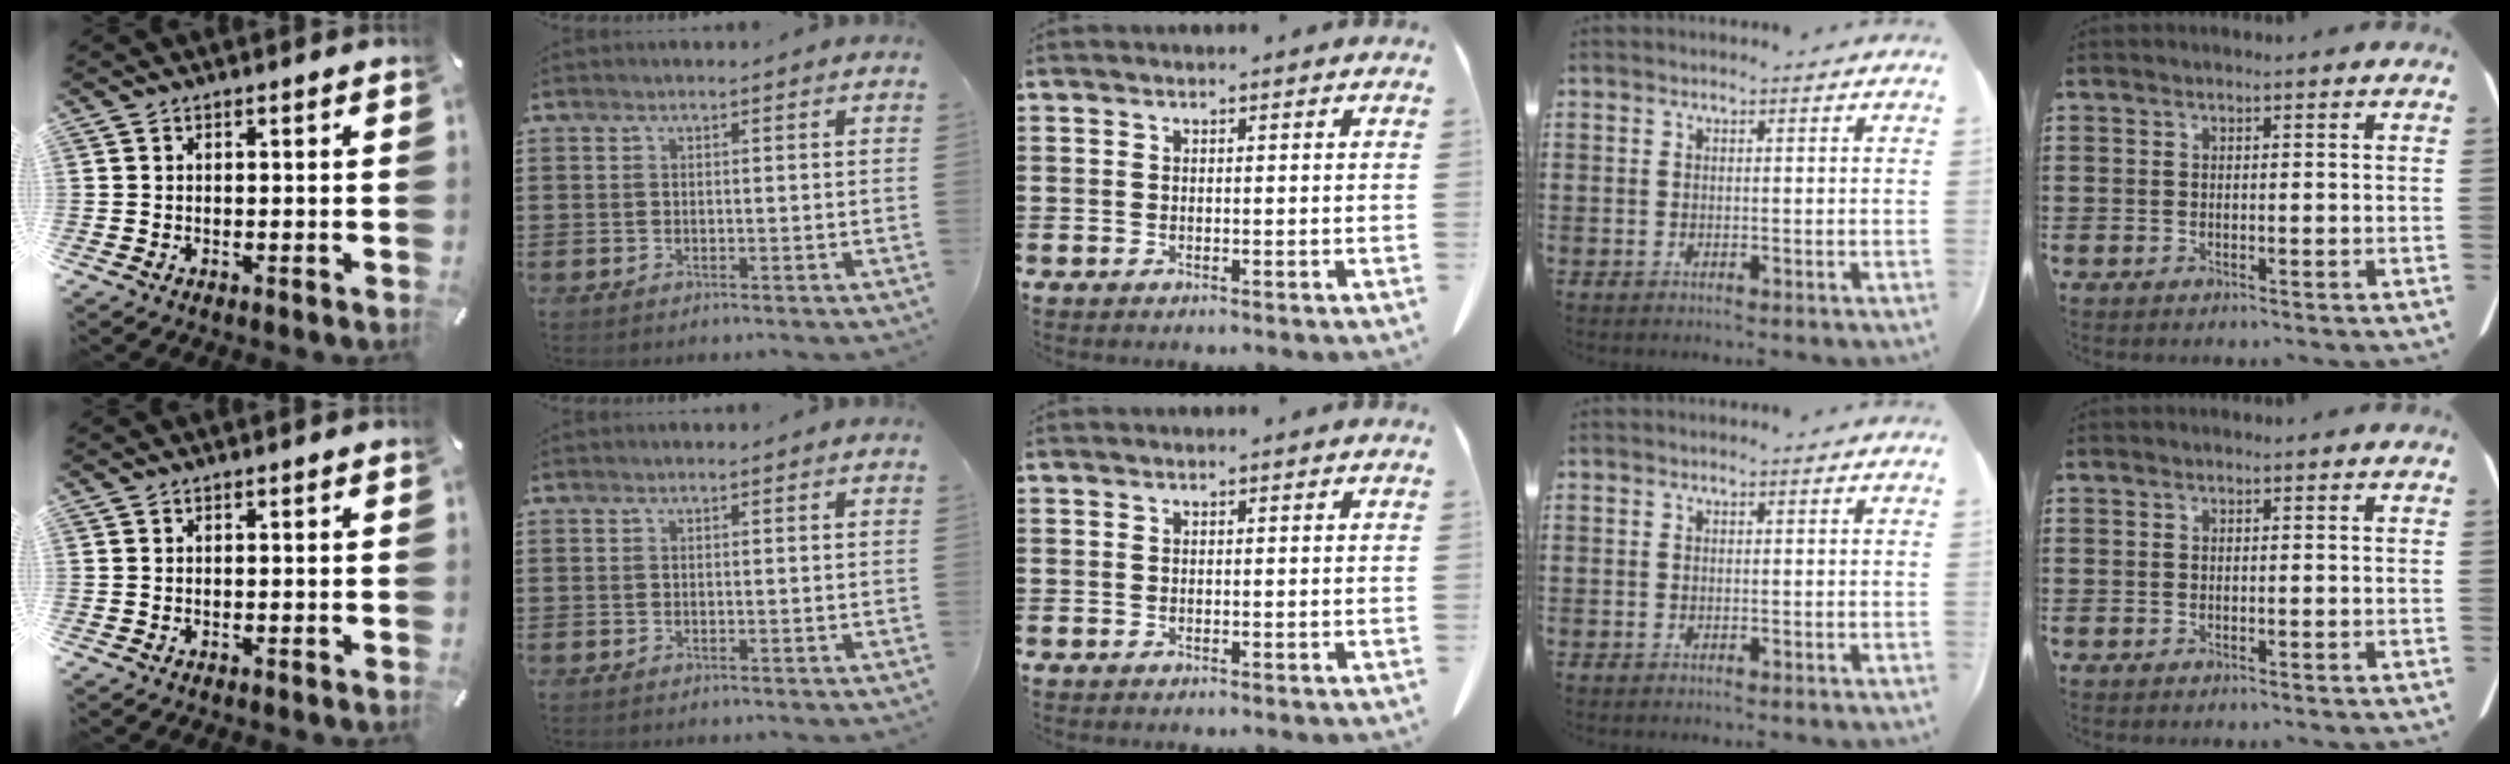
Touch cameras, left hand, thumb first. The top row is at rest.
{}